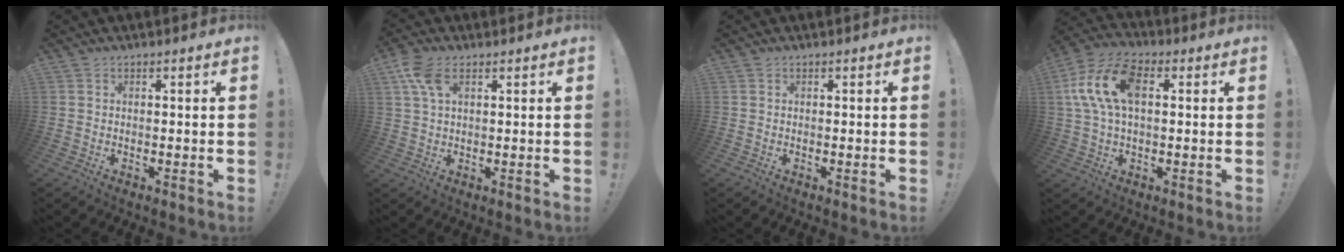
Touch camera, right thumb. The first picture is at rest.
{"total": 7.7, "force": [3.5, 4.1, 5.4], "torque": [-0.111, -0.002, 0.069]}
{"total": 0.0}
{"total": 14.7, "force": [3.1, 8.8, 11.4], "torque": [-0.231, 0.014, 0.060]}